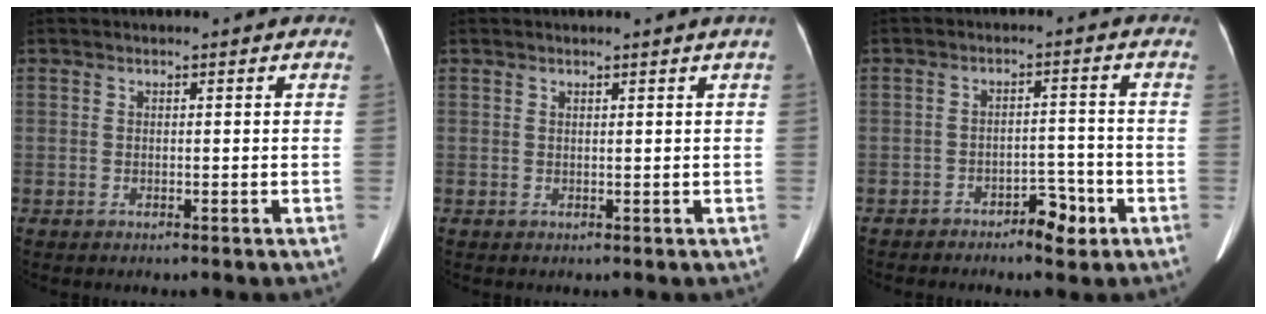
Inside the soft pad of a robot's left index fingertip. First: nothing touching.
{"total": 0.7, "force": [0.4, -0.4, 0.5], "torque": [-0.010, -0.011, 0.010]}
{"total": 4.3, "force": [-3.1, 1.9, 2.3], "torque": [-0.023, 0.001, -0.047]}